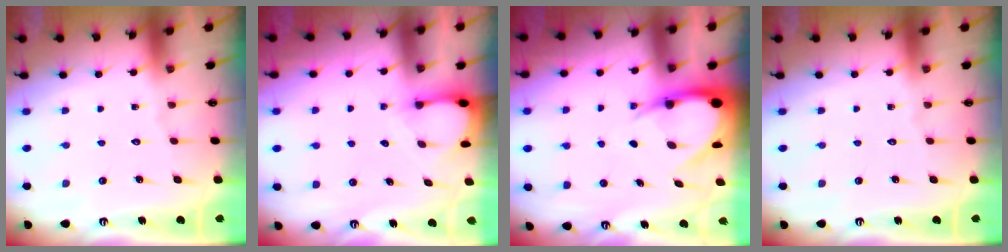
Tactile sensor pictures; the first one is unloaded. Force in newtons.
{"total": 3.8, "press": 3.8, "slide": 0.2}
{"total": 8.0, "press": 8.0, "slide": 0.6}
{"total": 0.0}